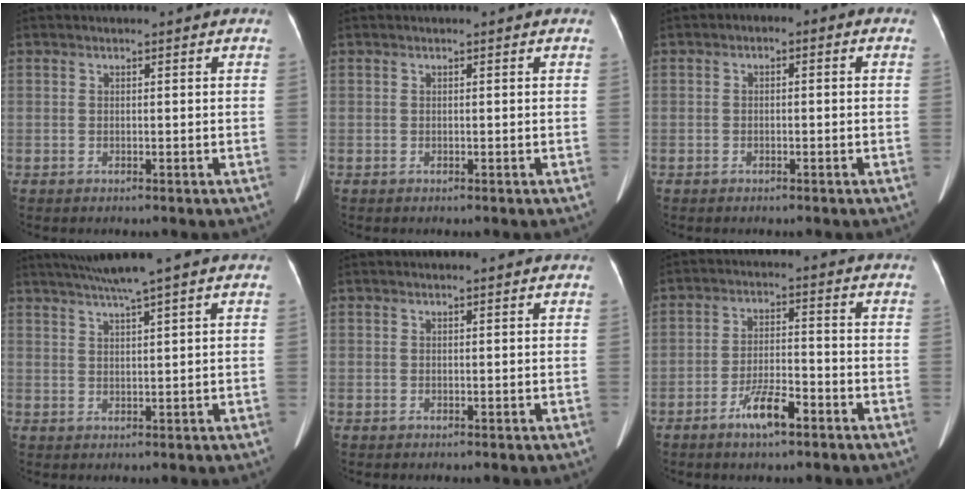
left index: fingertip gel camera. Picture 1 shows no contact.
{"total": 0.0}
{"total": 2.0, "force": [-0.7, 1.4, 1.2], "torque": [-0.011, 0.015, -0.016]}
{"total": 5.4, "force": [4.0, -1.4, 3.2], "torque": [-0.057, 0.014, 0.074]}
{"total": 1.3, "force": [1.2, 0.0, 0.5], "torque": [-0.008, 0.013, 0.015]}
{"total": 6.0, "force": [-3.8, 1.3, 4.5], "torque": [-0.088, 0.000, -0.068]}